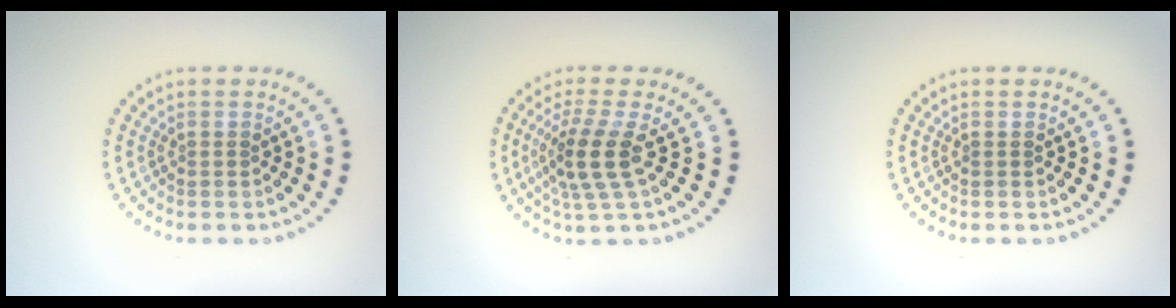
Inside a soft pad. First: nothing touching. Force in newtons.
{"total": 3.7, "press": 2.8, "slide": 2.4}
{"total": 0.0}